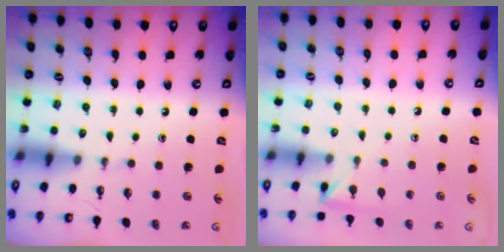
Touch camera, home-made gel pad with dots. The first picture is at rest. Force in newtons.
{"total": 2.9, "press": 2.9, "slide": 0.3}